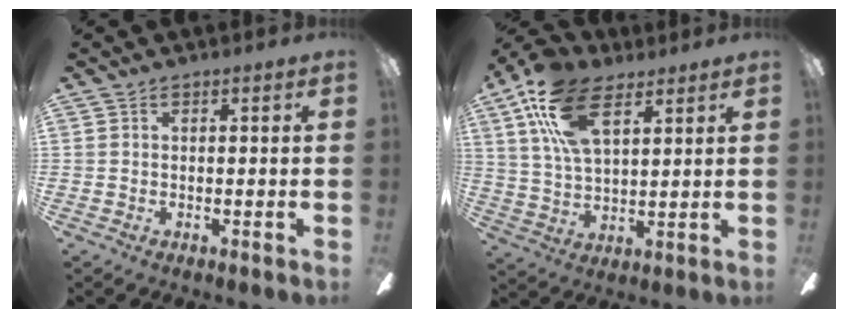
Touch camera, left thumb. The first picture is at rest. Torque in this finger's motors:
{"motor_torque": [0.39, 0.51, 1.75, -1.02, 0.41]}